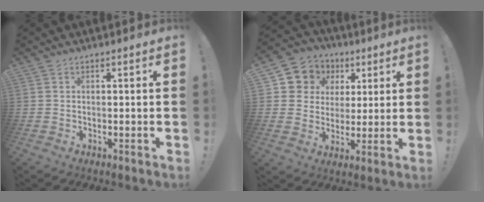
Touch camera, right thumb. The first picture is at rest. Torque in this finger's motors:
{"motor_torque": [-0.42, 0.24, -0.45, 0.23, 0.08]}